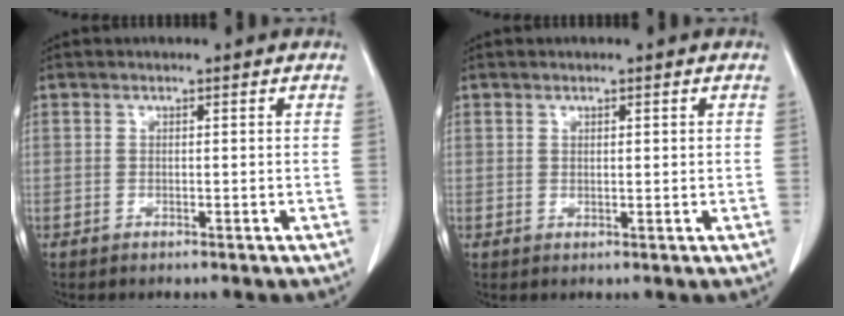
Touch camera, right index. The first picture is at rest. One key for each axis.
{"total": 1.1, "fx": 0.4, "fy": 0.4, "fz": 1.0, "tx": -0.019, "ty": -0.002, "tz": 0.007}